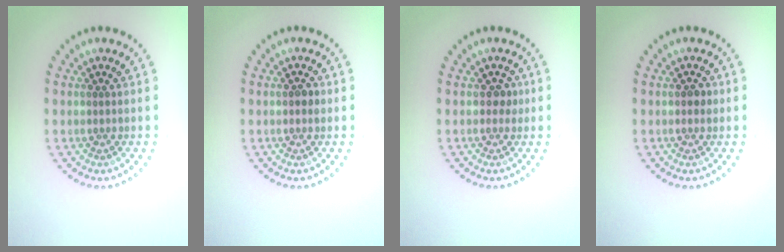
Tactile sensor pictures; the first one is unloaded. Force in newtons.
{"total": 1.2, "press": 1.2, "slide": 0.3}
{"total": 1.0, "press": 0.9, "slide": 0.4}
{"total": 1.2, "press": 1.2, "slide": 0.2}